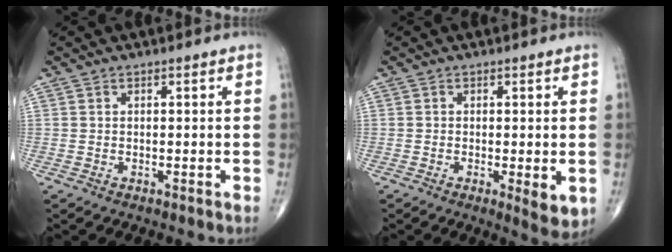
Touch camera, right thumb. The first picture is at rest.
{"total": 4.5, "force": [-1.0, 1.3, 4.2], "torque": [-0.062, -0.013, -0.017]}